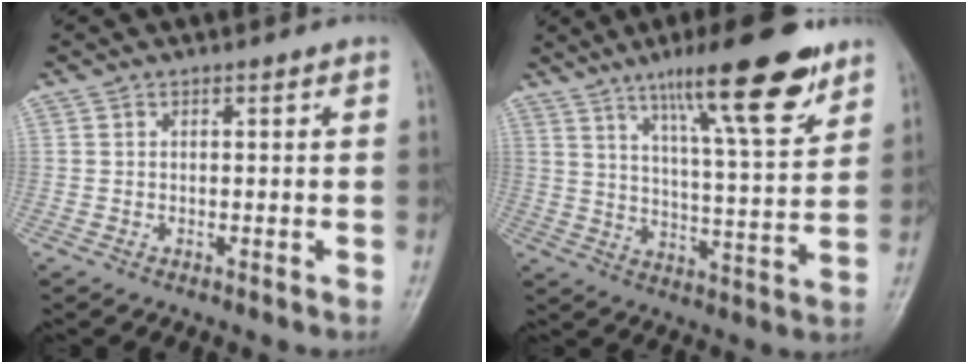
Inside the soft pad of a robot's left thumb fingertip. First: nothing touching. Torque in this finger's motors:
{"motor_torque": [0.83, 0.59, 1.37, -1.39, 0.37]}